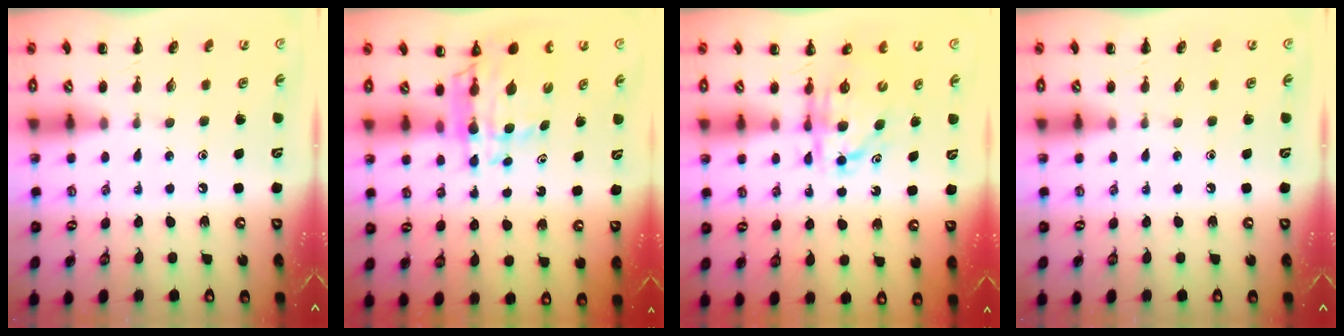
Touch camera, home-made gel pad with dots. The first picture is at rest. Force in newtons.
{"total": 8.5, "press": 7.9, "slide": 3.0}
{"total": 6.2, "press": 6.1, "slide": 1.0}
{"total": 0.0}